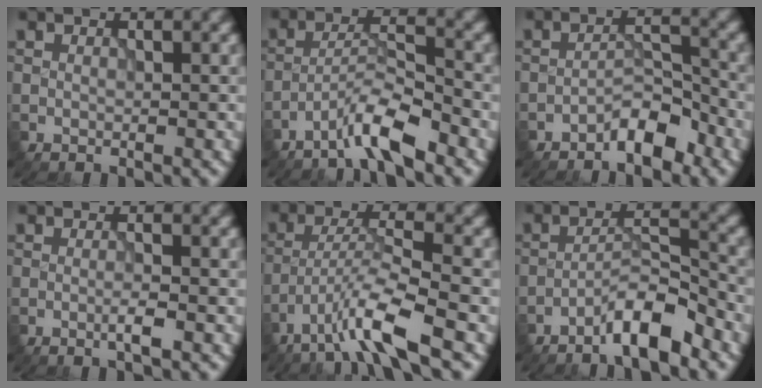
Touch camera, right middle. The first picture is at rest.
{"total": 4.3, "force": [-3.3, 0.4, 2.7], "torque": [-0.049, 0.011, -0.072]}
{"total": 3.3, "force": [-2.5, 1.0, 1.9], "torque": [-0.023, 0.016, -0.046]}
{"total": 1.4, "force": [-0.5, 0.1, 1.3], "torque": [-0.021, 0.001, -0.013]}
{"total": 5.6, "force": [-3.7, 0.4, 4.2], "torque": [-0.077, 0.003, -0.078]}
{"total": 4.6, "force": [-3.4, 0.7, 3.1], "torque": [-0.052, 0.013, -0.067]}